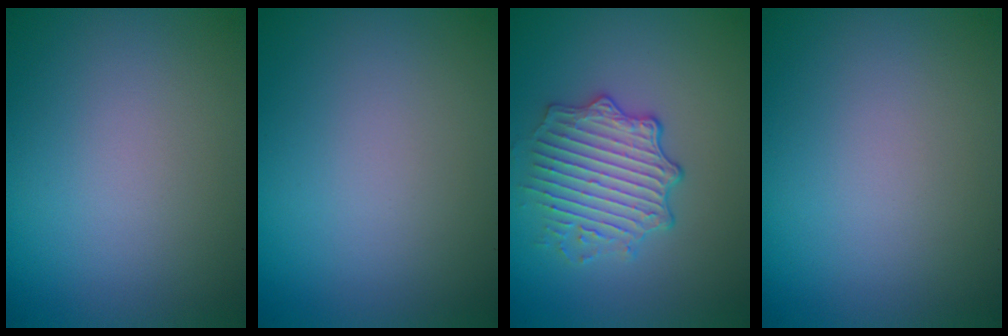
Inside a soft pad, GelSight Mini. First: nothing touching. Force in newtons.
{"total": 0.0}
{"total": 4.2, "press": 3.8, "slide": 1.7}
{"total": 0.0}